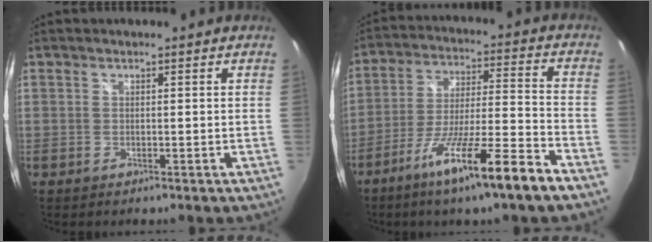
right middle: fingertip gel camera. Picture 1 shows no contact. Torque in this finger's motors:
{"motor_torque": [2.14, 0.00, 0.82, 0.17]}